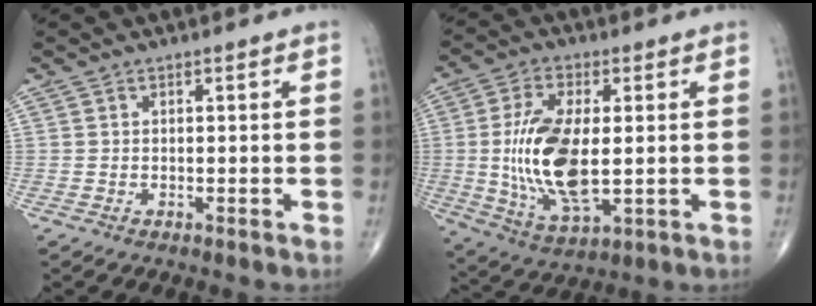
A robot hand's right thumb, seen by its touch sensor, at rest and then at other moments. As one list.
[{"total": 15.6, "force": [-0.2, 6.8, 14.1], "torque": [-0.282, -0.015, 0.005]}]